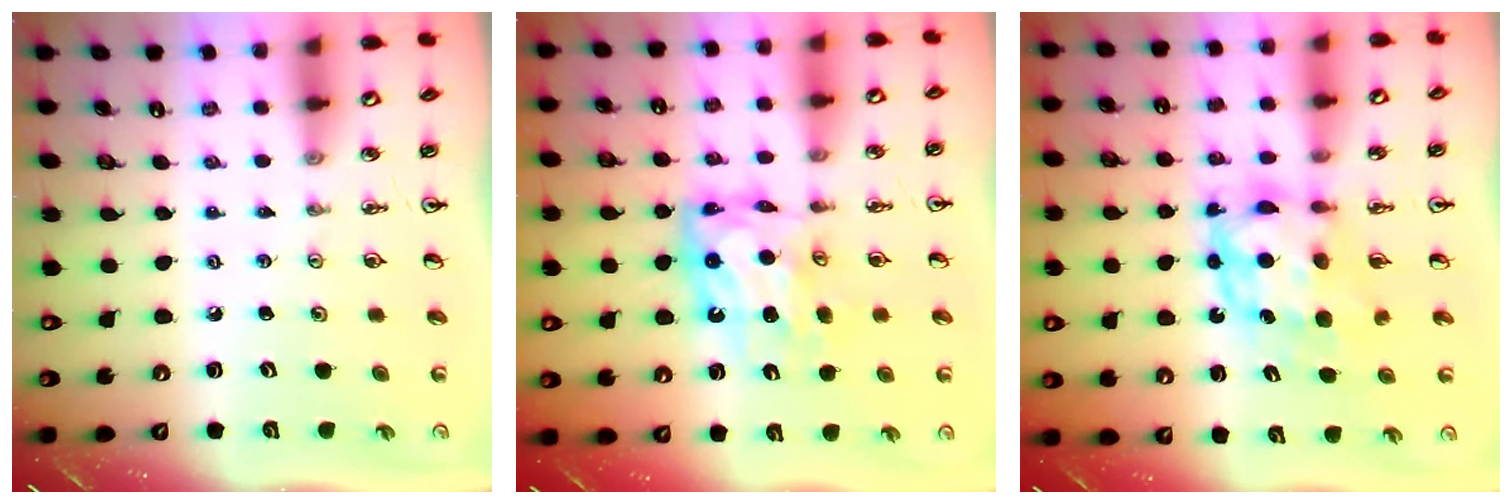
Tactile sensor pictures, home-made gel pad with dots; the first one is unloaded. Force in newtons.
{"total": 10.8, "press": 10.7, "slide": 0.9}
{"total": 7.1, "press": 7.1, "slide": 0.9}